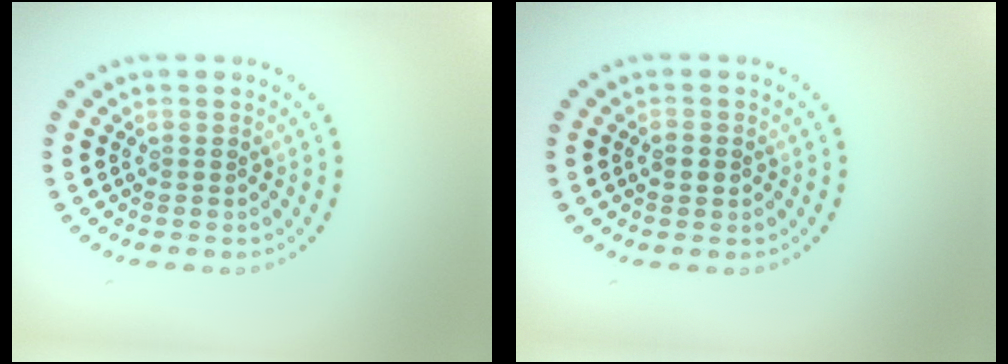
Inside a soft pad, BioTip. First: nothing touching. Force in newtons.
{"total": 1.7, "press": 1.7, "slide": 0.1}